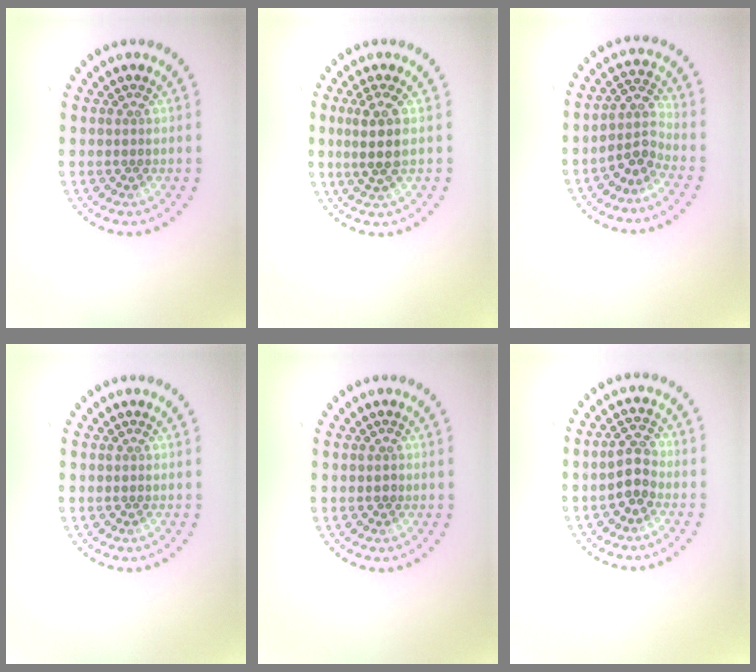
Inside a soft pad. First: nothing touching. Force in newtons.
{"total": 2.7, "press": 2.3, "slide": 1.4}
{"total": 2.7, "press": 2.0, "slide": 1.8}
{"total": 0.0}
{"total": 0.8, "press": 0.8, "slide": 0.1}
{"total": 2.7, "press": 2.6, "slide": 0.7}